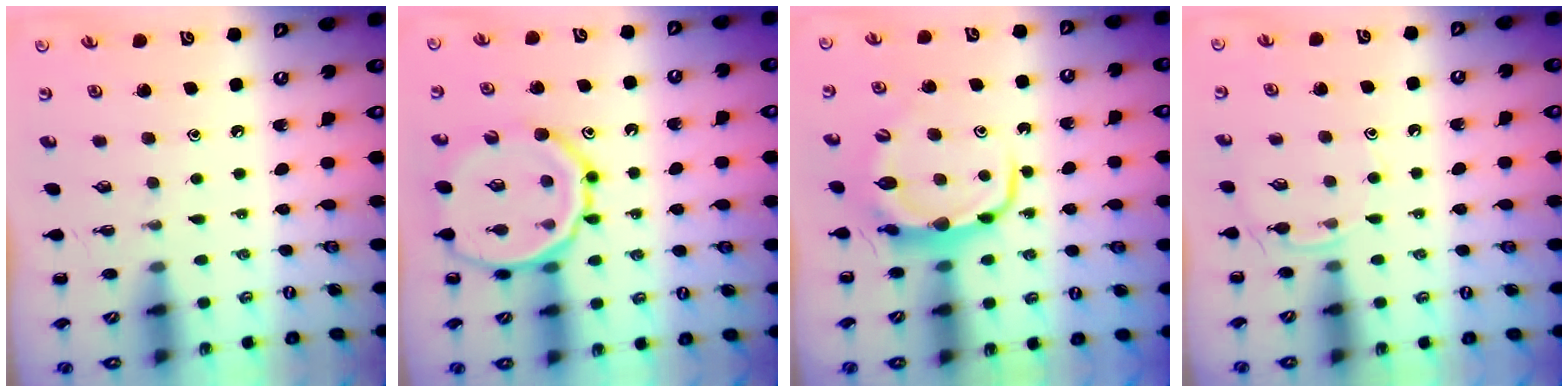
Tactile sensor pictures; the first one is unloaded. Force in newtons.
{"total": 17.4, "press": 17.2, "slide": 2.7}
{"total": 7.4, "press": 7.3, "slide": 1.2}
{"total": 5.4, "press": 5.2, "slide": 1.4}